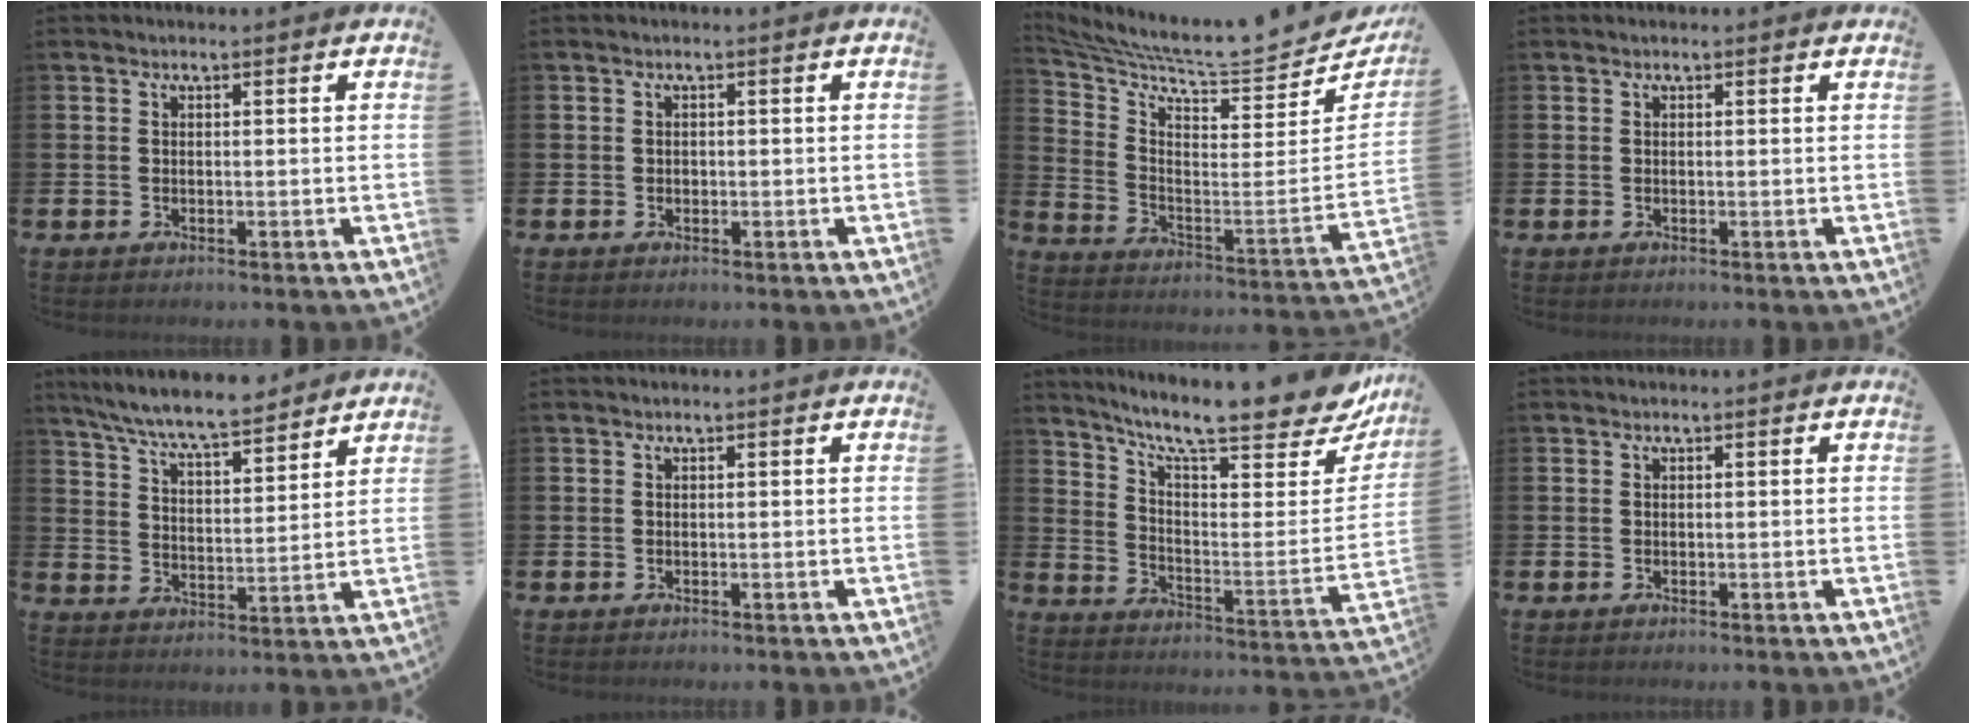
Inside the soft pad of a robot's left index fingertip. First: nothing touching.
{"total": 0.6, "force": [0.1, 0.5, 0.2], "torque": [-0.004, 0.005, 0.000]}
{"total": 8.3, "force": [7.5, 1.4, 3.3], "torque": [-0.091, -0.083, 0.120]}
{"total": 0.0}
{"total": 7.8, "force": [7.3, 0.6, 2.6], "torque": [-0.083, -0.044, 0.131]}
{"total": 0.0}
{"total": 11.4, "force": [9.9, 2.3, 5.2], "torque": [-0.098, -0.090, 0.160]}
{"total": 0.0}